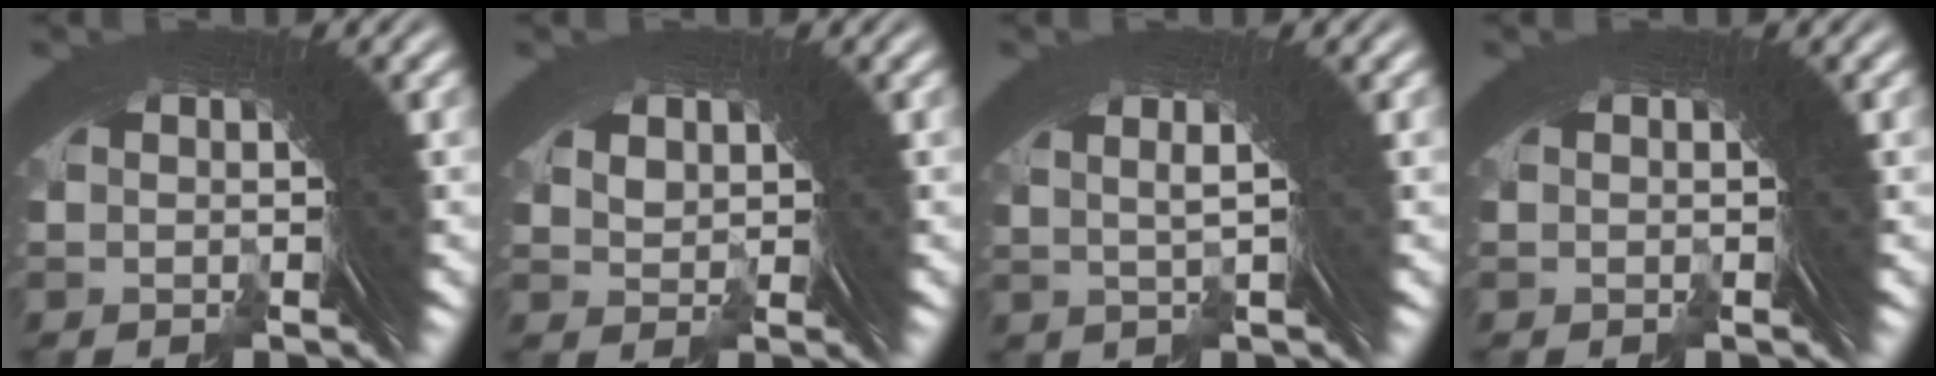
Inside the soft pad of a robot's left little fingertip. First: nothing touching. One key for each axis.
{"total": 0.9, "fx": 0.5, "fy": 0.3, "fz": 0.7, "tx": -0.011, "ty": -0.005, "tz": 0.023}
{"total": 3.5, "fx": 1.7, "fy": 0.0, "fz": 3.1, "tx": -0.033, "ty": 0.012, "tz": 0.025}
{"total": 0.0}